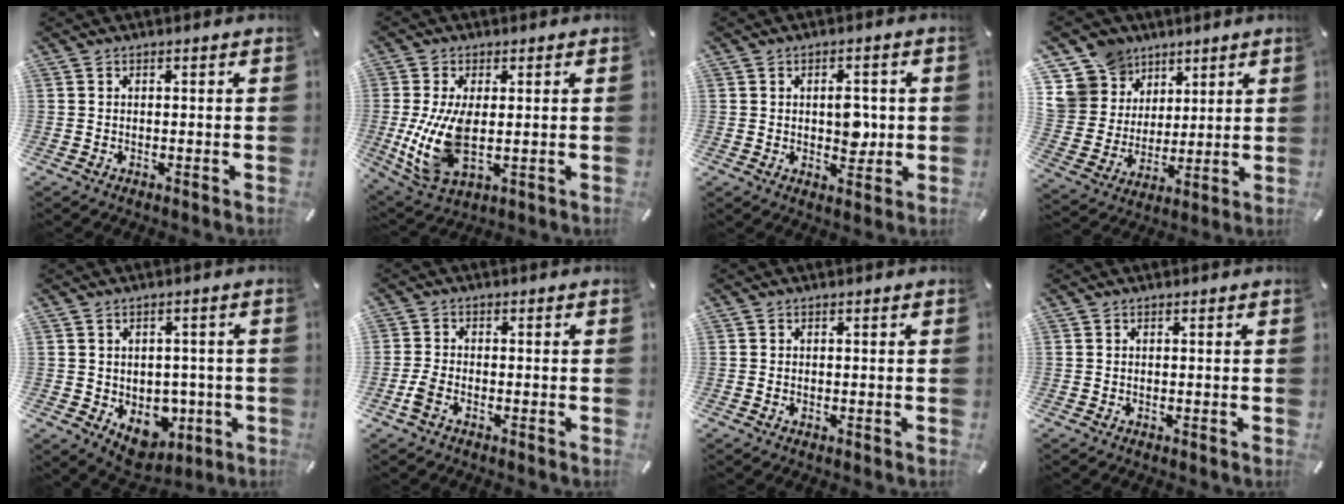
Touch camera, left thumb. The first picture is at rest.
{"total": 10.9, "force": [0.1, 5.6, 9.4], "torque": [-0.204, -0.021, 0.007]}
{"total": 6.1, "force": [0.2, 3.9, 4.6], "torque": [-0.046, -0.006, -0.001]}
{"total": 12.2, "force": [6.2, 10.4, 1.0], "torque": [-0.034, -0.038, 0.127]}
{"total": 7.0, "force": [-1.0, 6.2, 3.1], "torque": [-0.026, 0.004, -0.008]}
{"total": 3.1, "force": [-1.5, 2.1, 1.6], "torque": [-0.042, 0.004, -0.031]}
{"total": 0.8, "force": [-0.2, 0.5, 0.6], "torque": [-0.011, 0.001, -0.003]}
{"total": 0.0}